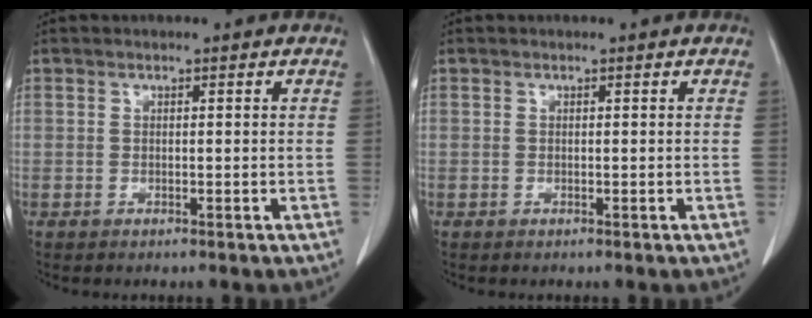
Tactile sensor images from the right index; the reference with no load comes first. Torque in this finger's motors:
{"motor_torque": [0.00, 0.00, 0.00, 0.00]}